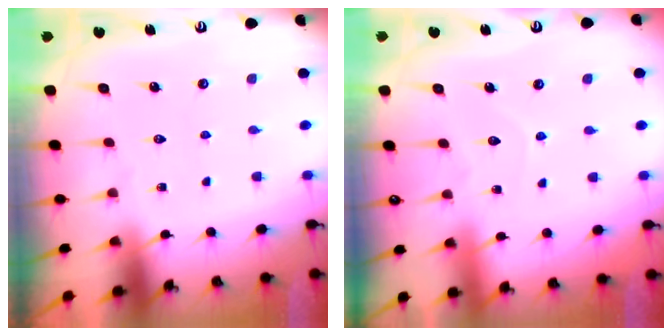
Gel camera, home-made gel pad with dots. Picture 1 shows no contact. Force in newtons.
{"total": 4.8, "press": 4.8, "slide": 0.2}